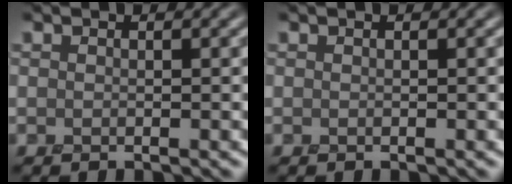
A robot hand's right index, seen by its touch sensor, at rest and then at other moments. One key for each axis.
{"total": 0.0}